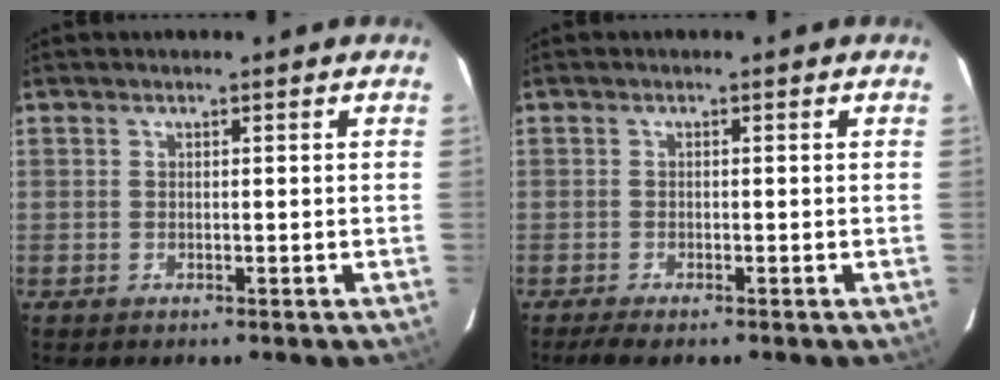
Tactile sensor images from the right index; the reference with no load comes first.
{"total": 3.0, "force": [-2.3, 0.5, 1.8], "torque": [-0.029, -0.008, -0.034]}